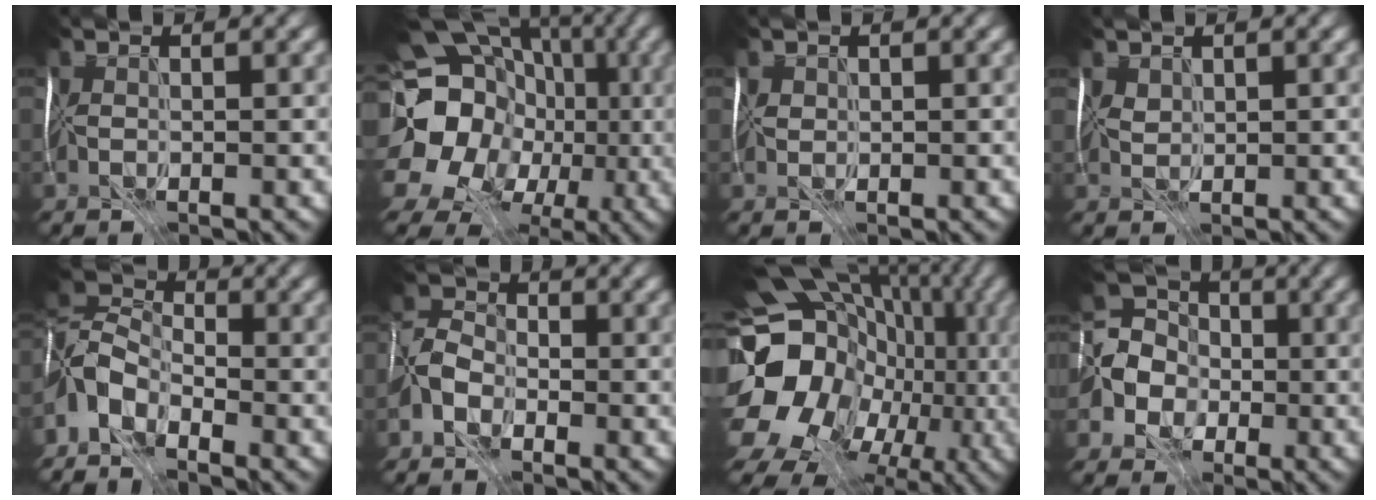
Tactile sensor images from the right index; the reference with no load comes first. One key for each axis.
{"total": 18.6, "fx": 0.0, "fy": 16.5, "fz": 8.5, "tx": -0.146, "ty": 0.006, "tz": -0.005}
{"total": 0.7, "fx": 0.4, "fy": 0.5, "fz": -0.3, "tx": 0.008, "ty": 0.002, "tz": 0.011}
{"total": 1.3, "fx": 1.2, "fy": 0.3, "fz": -0.2, "tx": 0.000, "ty": 0.005, "tz": 0.029}
{"total": 4.4, "fx": -3.2, "fy": 2.2, "fz": 2.0, "tx": -0.042, "ty": 0.011, "tz": -0.079}
{"total": 1.8, "fx": -1.5, "fy": 0.8, "fz": 0.0, "tx": 0.001, "ty": 0.010, "tz": -0.036}
{"total": 17.7, "fx": -3.3, "fy": 15.0, "fz": 8.8, "tx": -0.123, "ty": -0.019, "tz": -0.046}
{"total": 4.8, "fx": -1.1, "fy": 4.4, "fz": 1.5, "tx": -0.023, "ty": 0.004, "tz": -0.035}